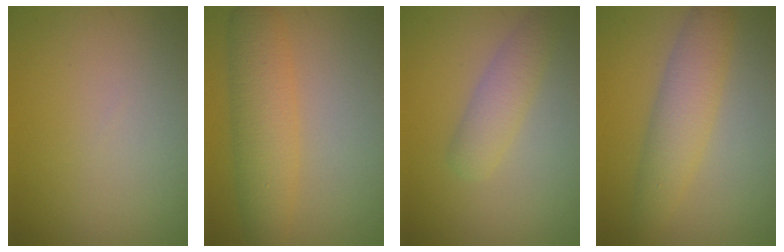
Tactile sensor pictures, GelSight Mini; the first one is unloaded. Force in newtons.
{"total": 5.1, "press": 5.1, "slide": 0.1}
{"total": 2.6, "press": 2.6, "slide": 0.1}
{"total": 4.1, "press": 4.1, "slide": 0.2}